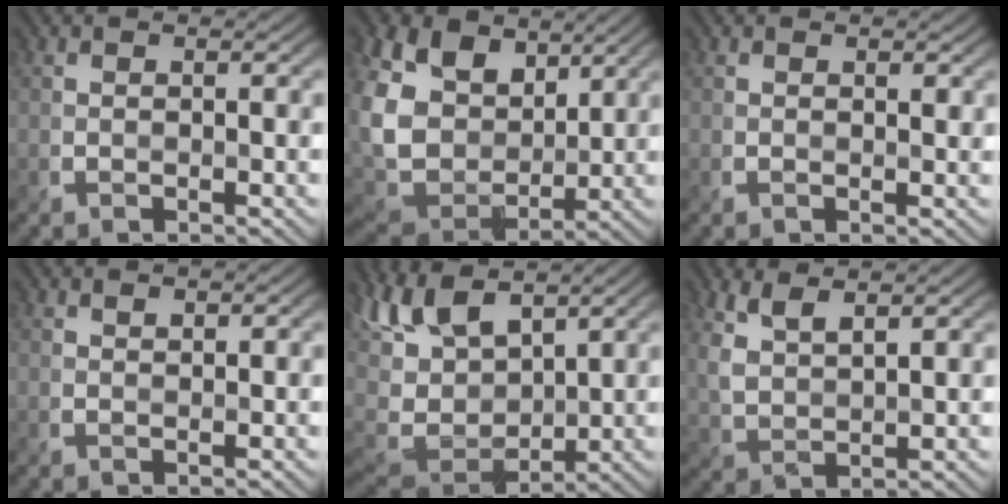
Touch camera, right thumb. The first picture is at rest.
{"total": 13.9, "force": [4.3, 10.3, 8.3], "torque": [-0.239, 0.006, 0.093]}
{"total": 0.7, "force": [0.5, 0.3, 0.3], "torque": [-0.008, -0.002, 0.010]}
{"total": 0.6, "force": [0.5, 0.1, 0.3], "torque": [-0.005, -0.001, 0.011]}
{"total": 11.3, "force": [4.4, 5.7, 8.7], "torque": [-0.220, 0.010, 0.078]}
{"total": 4.5, "force": [3.1, 1.3, 3.0], "torque": [-0.080, 0.001, 0.068]}